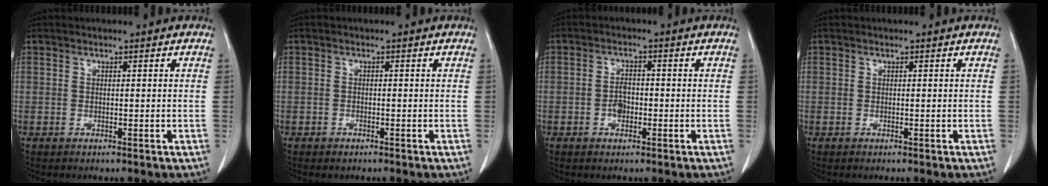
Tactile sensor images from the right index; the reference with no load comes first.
{"total": 0.6, "force": [-0.4, 0.4, 0.2], "torque": [-0.004, 0.001, -0.002]}
{"total": 2.5, "force": [-0.8, 1.5, 1.8], "torque": [-0.031, 0.006, -0.014]}
{"total": 0.0}